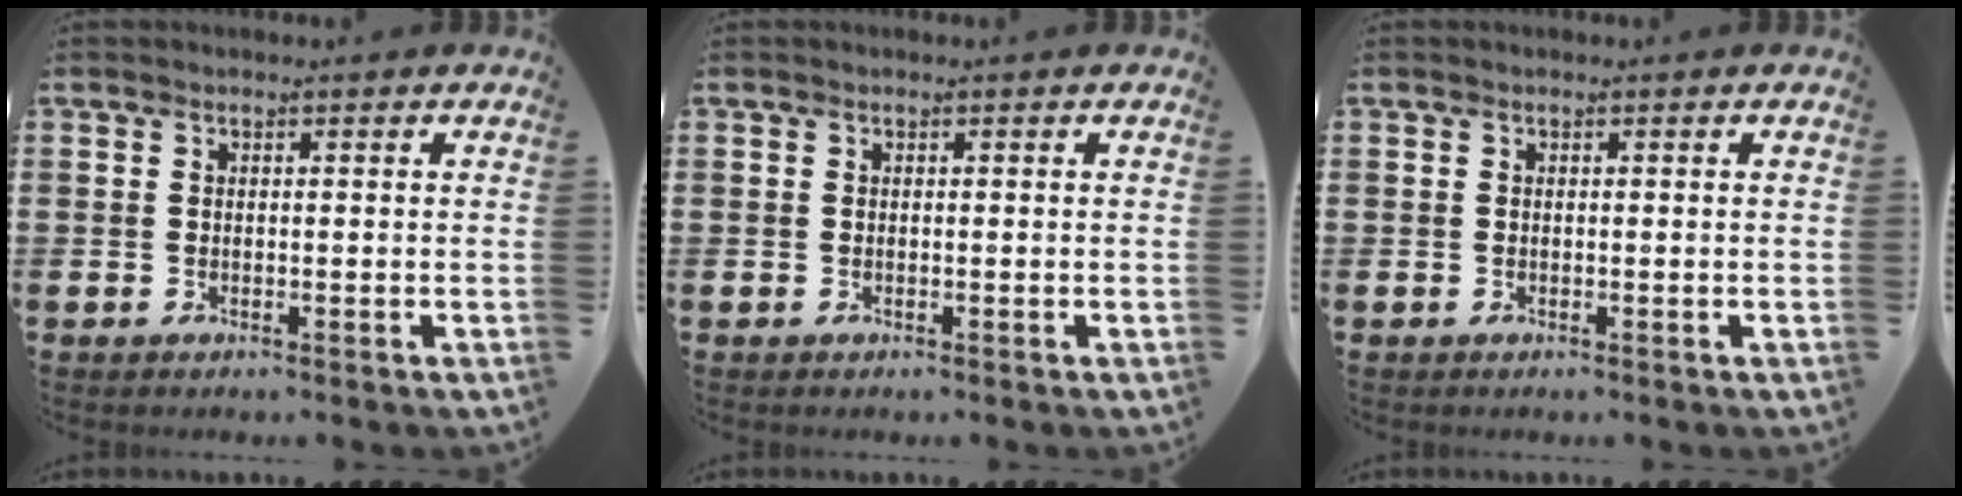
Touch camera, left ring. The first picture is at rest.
{"total": 0.0}
{"total": 0.0}